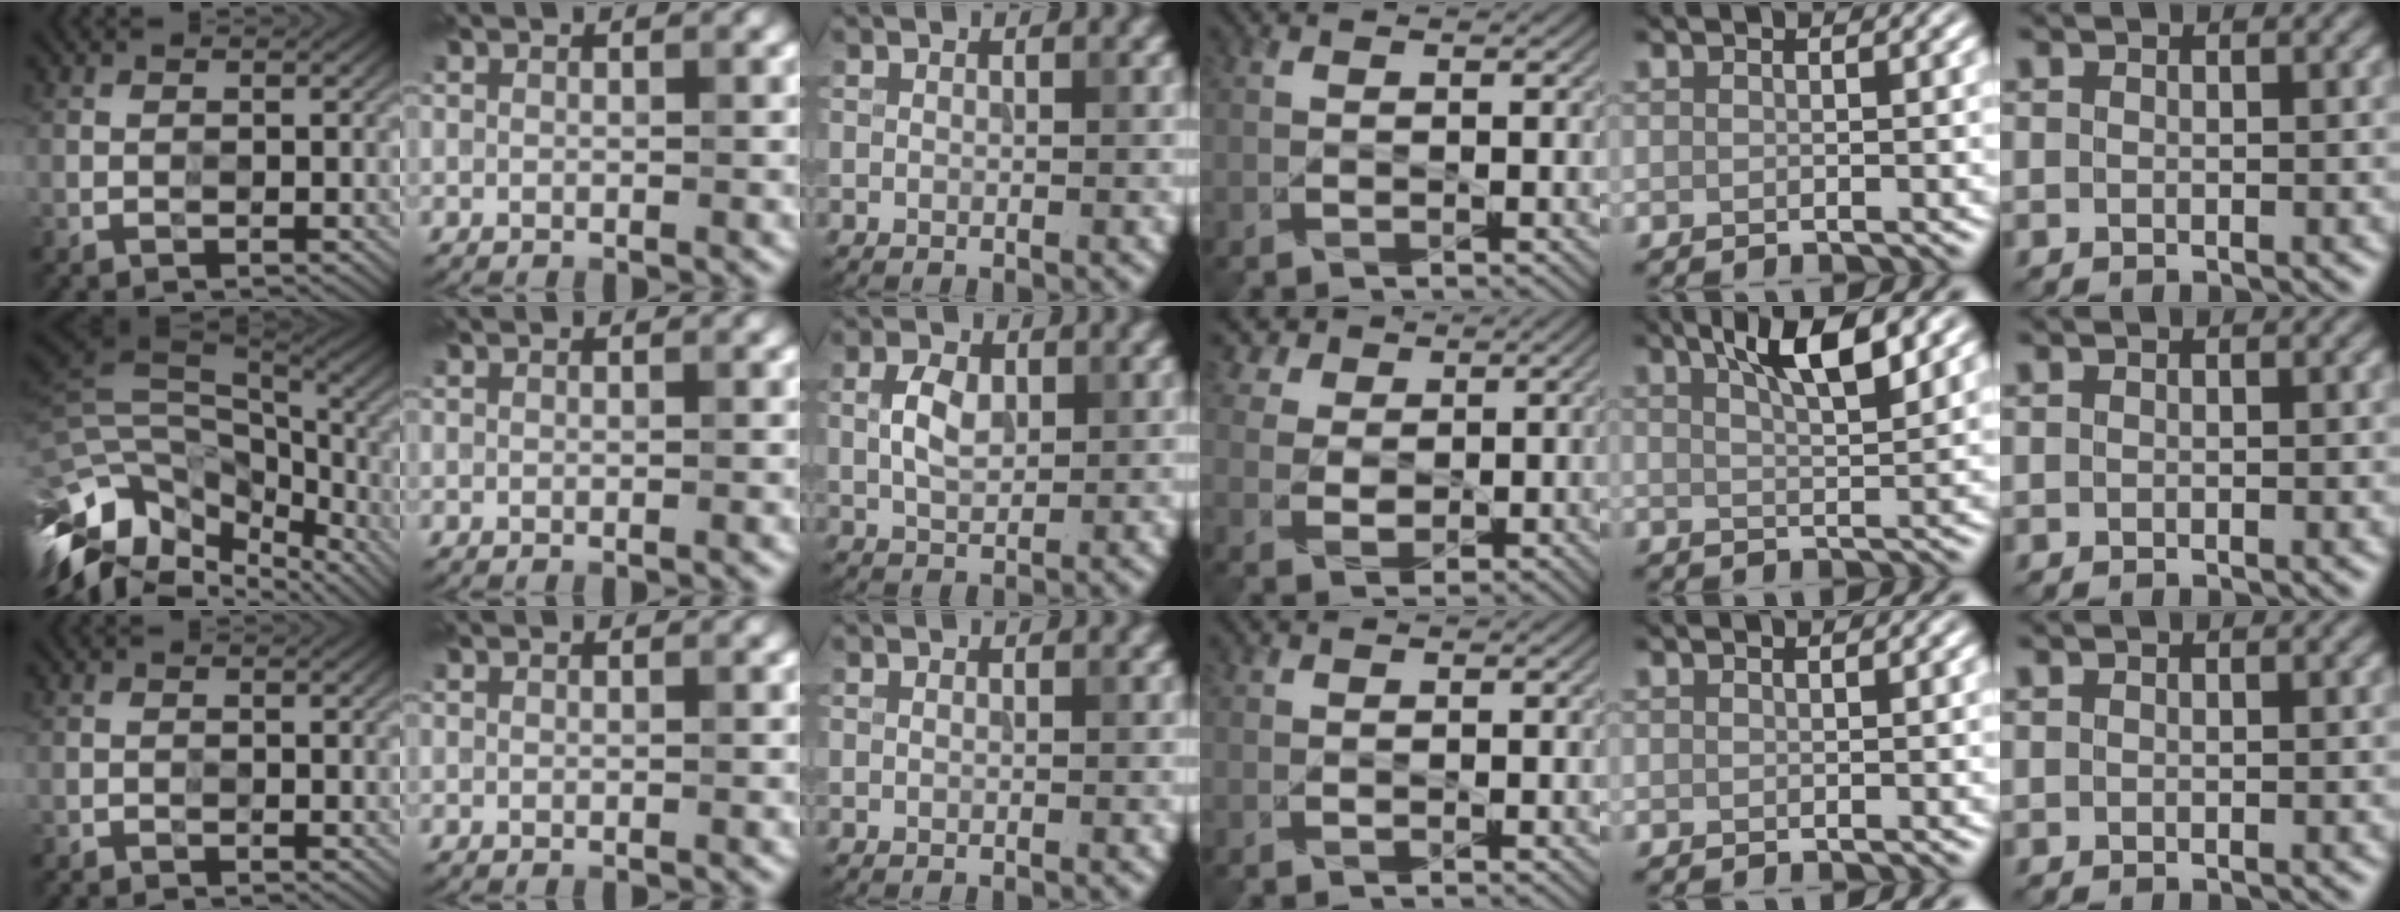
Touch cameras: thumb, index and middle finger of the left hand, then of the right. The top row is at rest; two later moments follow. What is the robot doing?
{"motion": "wipe", "object": "glasses"}